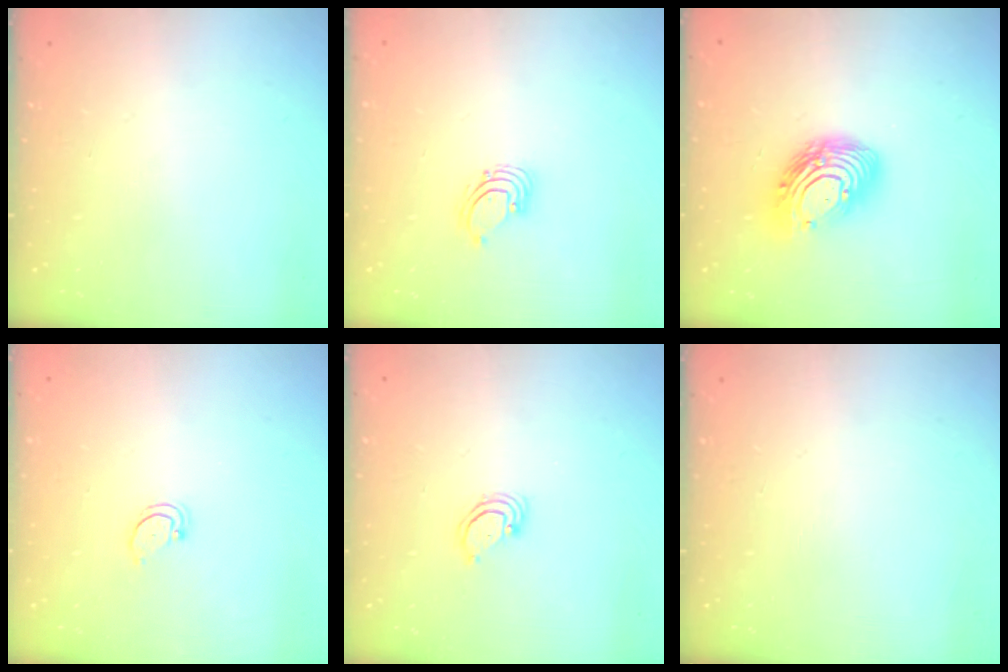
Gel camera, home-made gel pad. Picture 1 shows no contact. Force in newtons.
{"total": 2.3, "press": 2.3, "slide": 0.2}
{"total": 14.0, "press": 14.0, "slide": 1.1}
{"total": 2.7, "press": 2.7, "slide": 0.3}
{"total": 2.8, "press": 2.8, "slide": 0.3}
{"total": 0.0}